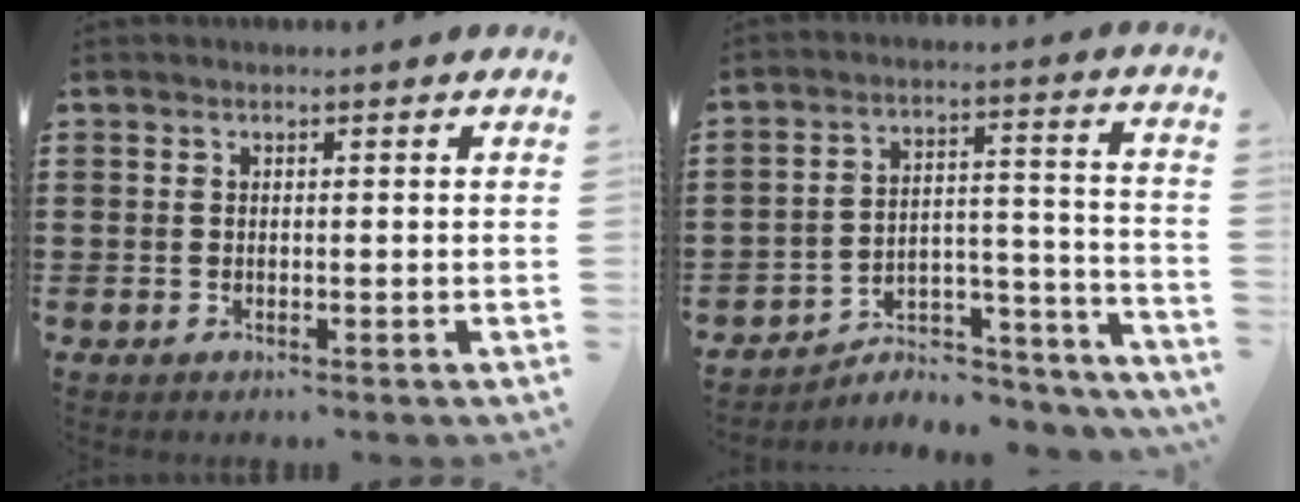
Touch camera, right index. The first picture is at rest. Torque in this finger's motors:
{"motor_torque": [-0.11, -0.15, -0.12, -0.21]}